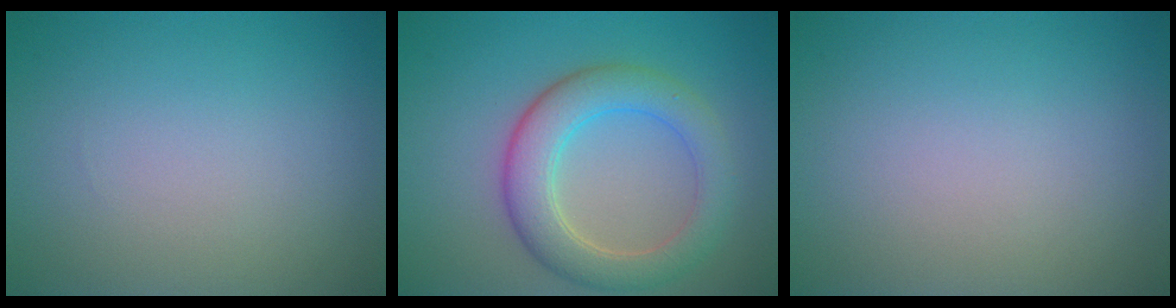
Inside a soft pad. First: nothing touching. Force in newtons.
{"total": 5.5, "press": 5.4, "slide": 0.3}
{"total": 0.0}